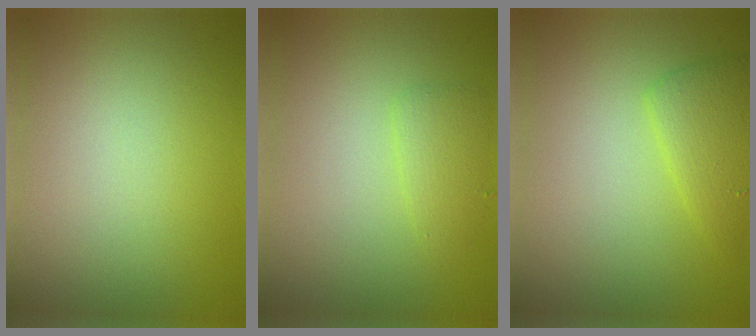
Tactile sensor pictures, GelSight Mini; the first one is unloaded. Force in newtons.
{"total": 1.7, "press": 1.7, "slide": 0.1}
{"total": 2.6, "press": 2.6, "slide": 0.2}